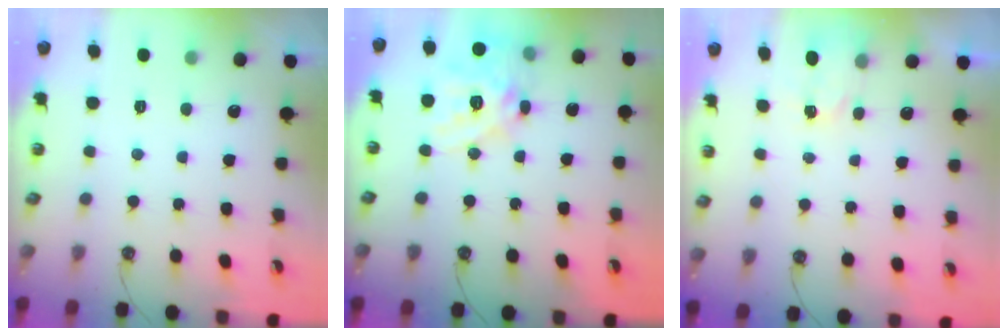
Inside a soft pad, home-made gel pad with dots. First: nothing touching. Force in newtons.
{"total": 18.5, "press": 18.3, "slide": 2.2}
{"total": 1.8, "press": 1.7, "slide": 0.3}